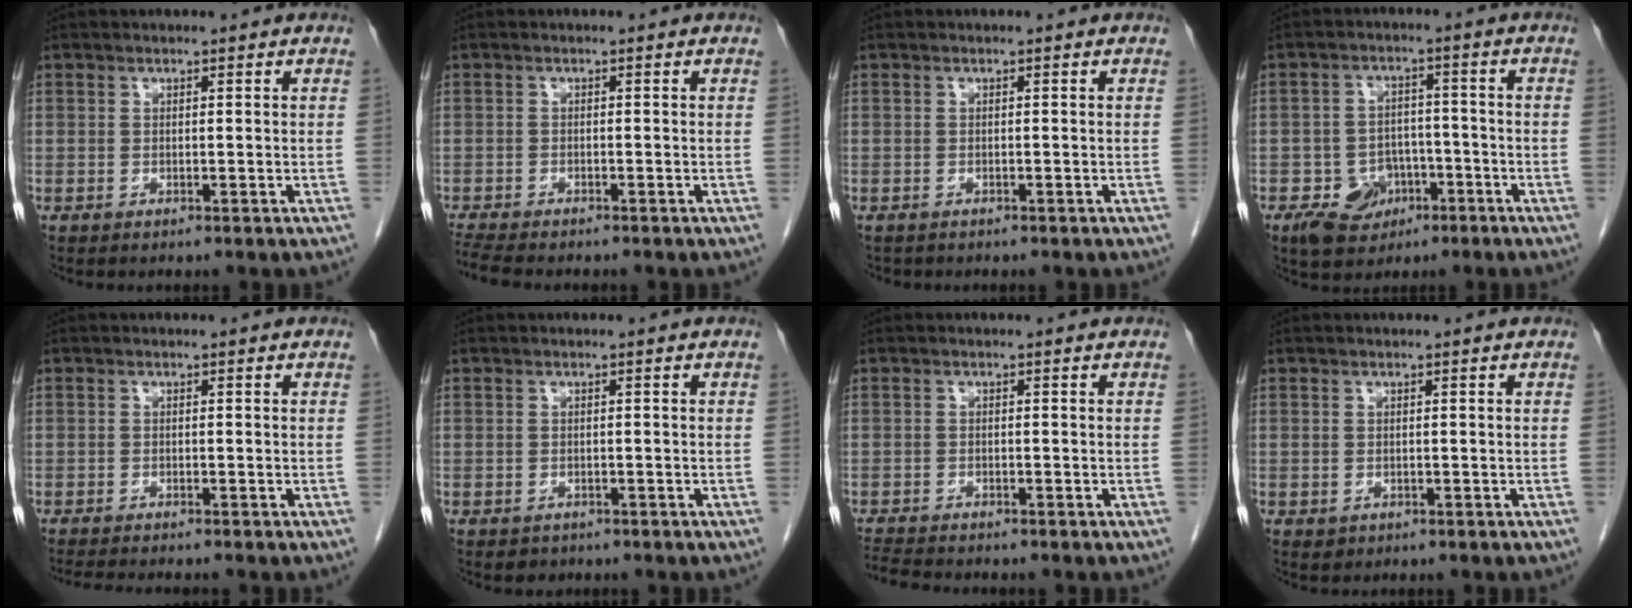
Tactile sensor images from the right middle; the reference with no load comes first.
{"total": 5.3, "force": [-4.7, 0.9, 2.2], "torque": [-0.046, -0.014, -0.079]}
{"total": 1.0, "force": [-0.8, 0.5, 0.1], "torque": [-0.013, 0.000, -0.011]}
{"total": 6.9, "force": [-3.6, 5.3, 2.6], "torque": [-0.050, 0.010, -0.050]}
{"total": 4.6, "force": [-4.2, 0.1, 1.8], "torque": [-0.025, -0.015, -0.067]}
{"total": 1.6, "force": [-1.1, 1.1, 0.1], "torque": [-0.007, 0.002, -0.013]}
{"total": 4.8, "force": [-4.6, 0.5, 1.4], "torque": [-0.027, -0.016, -0.079]}
{"total": 0.9, "force": [-0.3, 0.8, 0.2], "torque": [-0.006, 0.002, 0.002]}